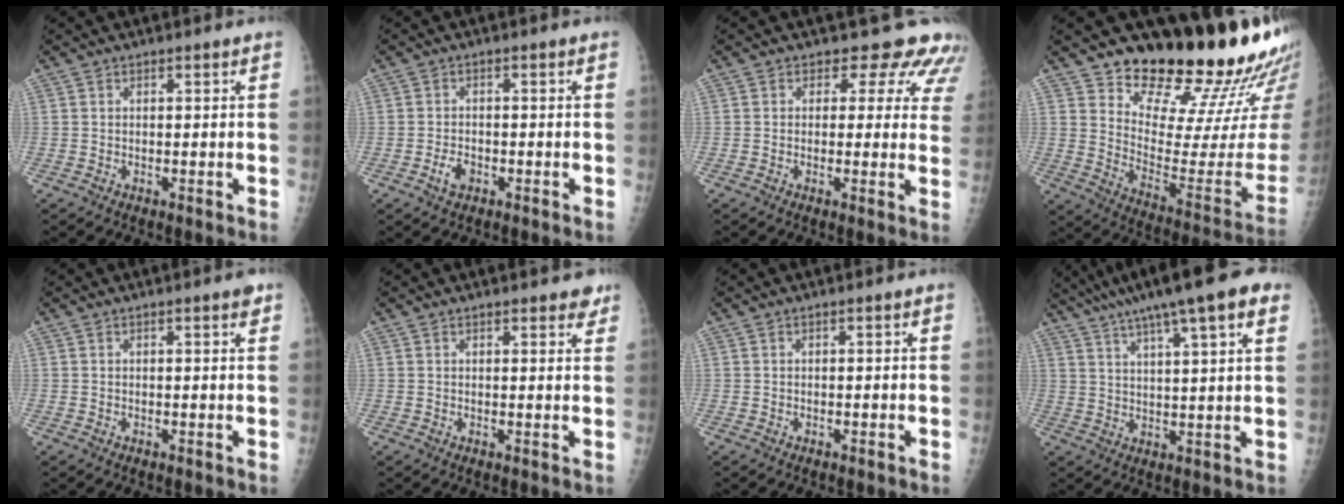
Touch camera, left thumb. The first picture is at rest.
{"total": 2.8, "force": [-1.2, 1.8, 1.7], "torque": [-0.028, 0.004, -0.020]}
{"total": 8.5, "force": [6.8, 4.8, 1.6], "torque": [0.033, -0.027, 0.051]}
{"total": 21.5, "force": [19.2, 5.0, 8.3], "torque": [-0.065, -0.188, 0.269]}
{"total": 1.2, "force": [0.8, 0.2, 0.9], "torque": [-0.013, -0.002, 0.008]}
{"total": 3.3, "force": [2.7, 1.3, 1.3], "torque": [0.012, -0.009, 0.027]}
{"total": 0.0}
{"total": 17.4, "force": [11.2, 3.0, 13.0], "torque": [-0.207, 0.010, 0.166]}